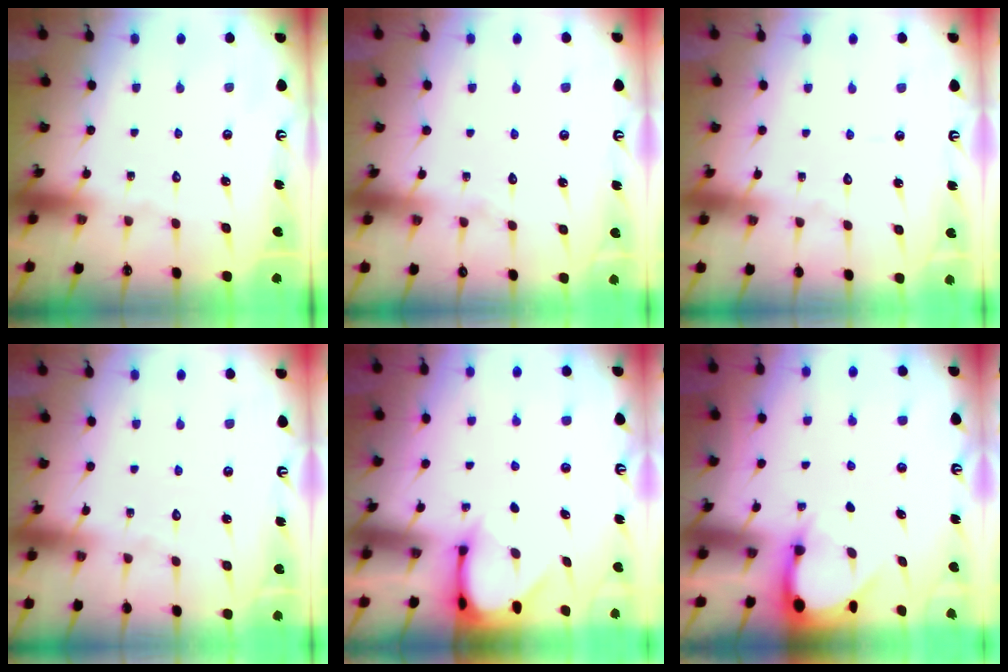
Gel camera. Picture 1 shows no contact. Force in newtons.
{"total": 5.9, "press": 5.8, "slide": 0.5}
{"total": 2.7, "press": 2.6, "slide": 0.3}
{"total": 2.3, "press": 2.3, "slide": 0.2}
{"total": 3.1, "press": 3.1, "slide": 0.2}
{"total": 3.3, "press": 3.3, "slide": 0.3}